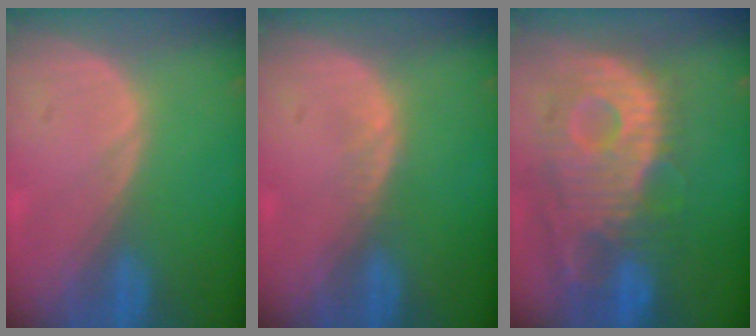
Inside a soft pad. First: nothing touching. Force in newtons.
{"total": 0.8, "press": 0.7, "slide": 0.2}
{"total": 12.2, "press": 10.8, "slide": 5.7}